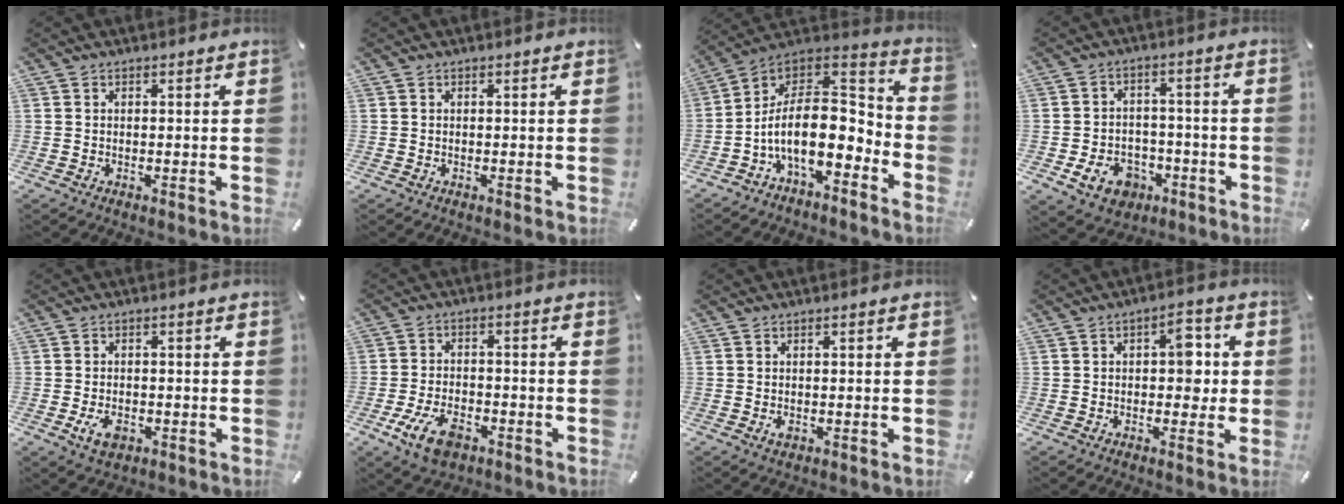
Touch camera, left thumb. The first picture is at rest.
{"total": 0.0}
{"total": 16.0, "force": [-4.6, 9.5, 12.0], "torque": [-0.234, -0.006, -0.077]}
{"total": 9.3, "force": [-4.1, 7.2, 4.3], "torque": [-0.091, 0.026, -0.073]}
{"total": 4.5, "force": [-1.8, 2.9, 2.9], "torque": [-0.068, 0.003, -0.035]}
{"total": 9.4, "force": [-4.8, 5.3, 6.1], "torque": [-0.120, 0.011, -0.087]}
{"total": 1.5, "force": [-0.5, 1.0, 1.0], "torque": [-0.018, 0.002, -0.009]}
{"total": 6.5, "force": [0.4, 4.0, 5.0], "torque": [-0.058, 0.002, -0.002]}